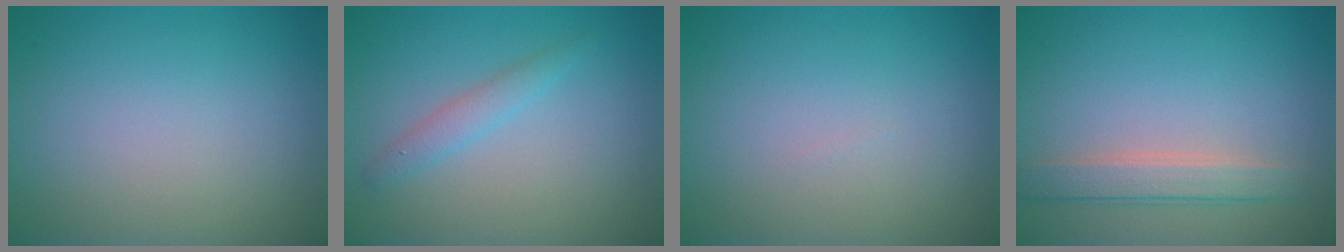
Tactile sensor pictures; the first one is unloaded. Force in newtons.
{"total": 1.6, "press": 1.6, "slide": 0.1}
{"total": 0.0}
{"total": 2.6, "press": 2.6, "slide": 0.2}